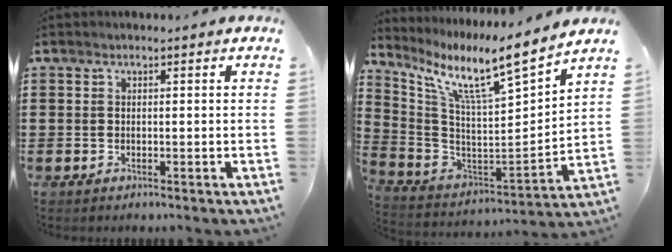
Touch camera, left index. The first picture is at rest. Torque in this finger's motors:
{"motor_torque": [2.14, 0.00, 0.30, 0.21]}